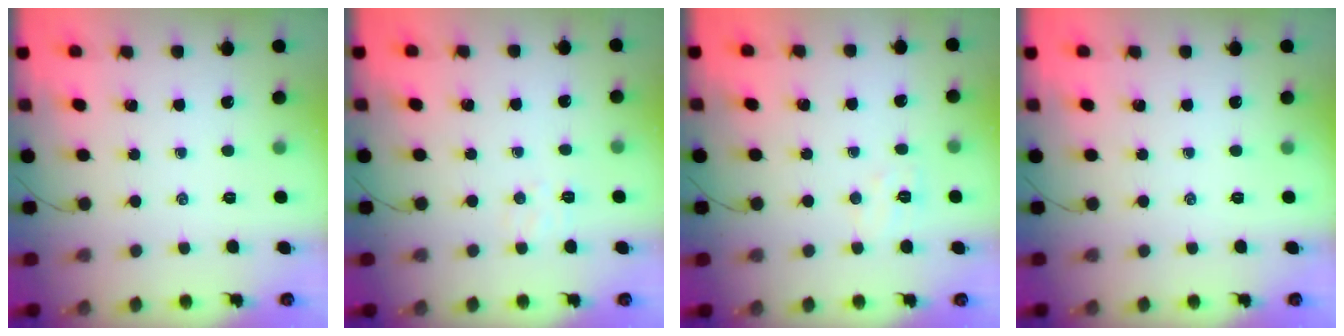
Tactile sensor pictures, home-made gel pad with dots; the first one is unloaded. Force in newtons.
{"total": 4.1, "press": 4.0, "slide": 0.8}
{"total": 4.7, "press": 4.6, "slide": 1.1}
{"total": 0.0}